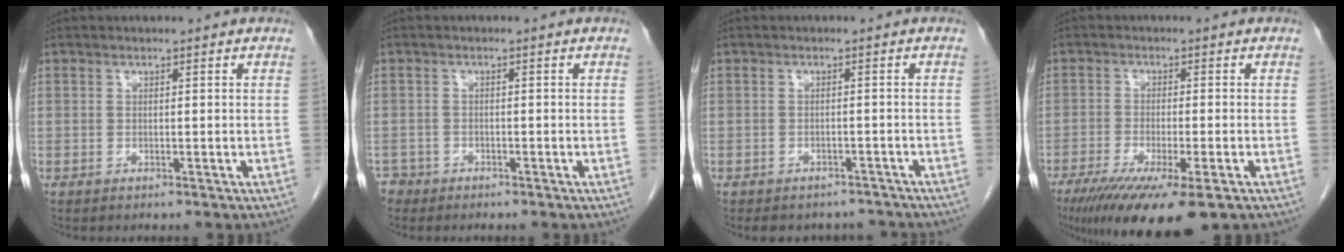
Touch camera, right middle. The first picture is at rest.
{"total": 1.9, "force": [-1.5, 1.1, -0.4], "torque": [0.002, 0.004, -0.029]}
{"total": 7.2, "force": [-6.4, 3.0, 1.0], "torque": [-0.010, 0.008, -0.071]}
{"total": 13.2, "force": [-8.7, 1.9, 9.7], "torque": [-0.159, -0.036, -0.139]}